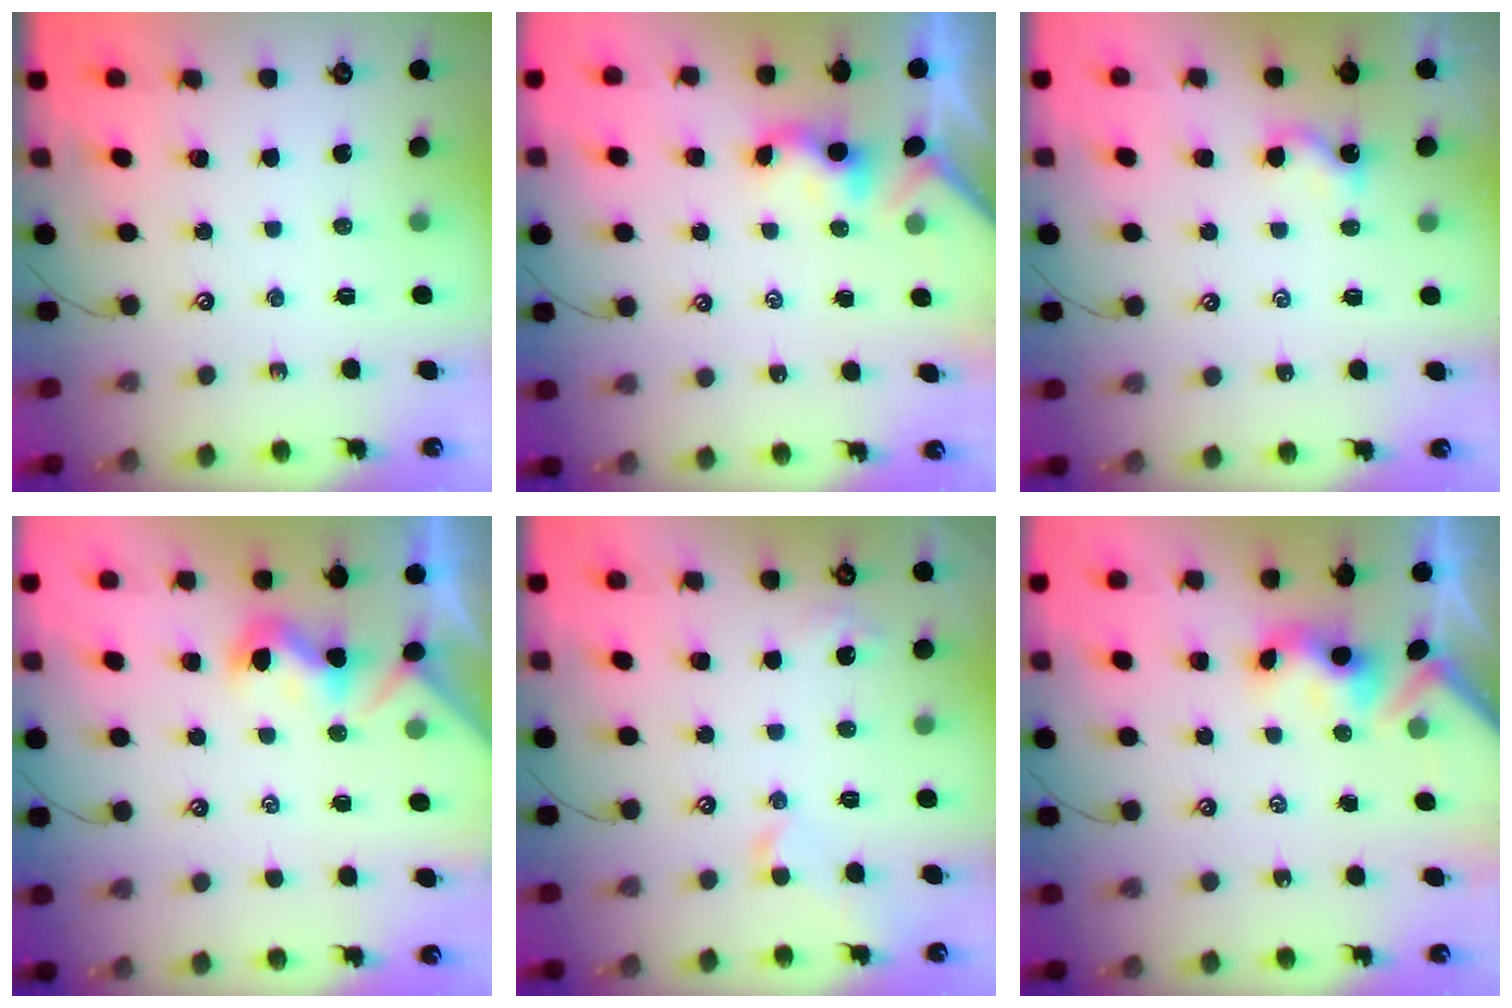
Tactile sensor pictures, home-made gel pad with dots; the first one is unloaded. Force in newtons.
{"total": 0.8, "press": 0.6, "slide": 0.4}
{"total": 0.0}
{"total": 0.5, "press": 0.3, "slide": 0.4}
{"total": 2.7, "press": 2.6, "slide": 0.6}
{"total": 3.2, "press": 3.2, "slide": 0.4}